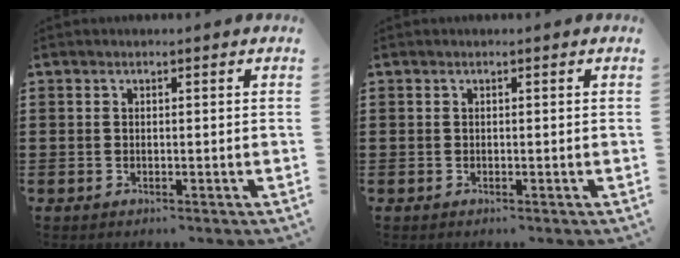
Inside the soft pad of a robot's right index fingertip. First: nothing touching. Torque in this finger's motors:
{"motor_torque": [2.14, 0.00, 0.03, 0.00]}